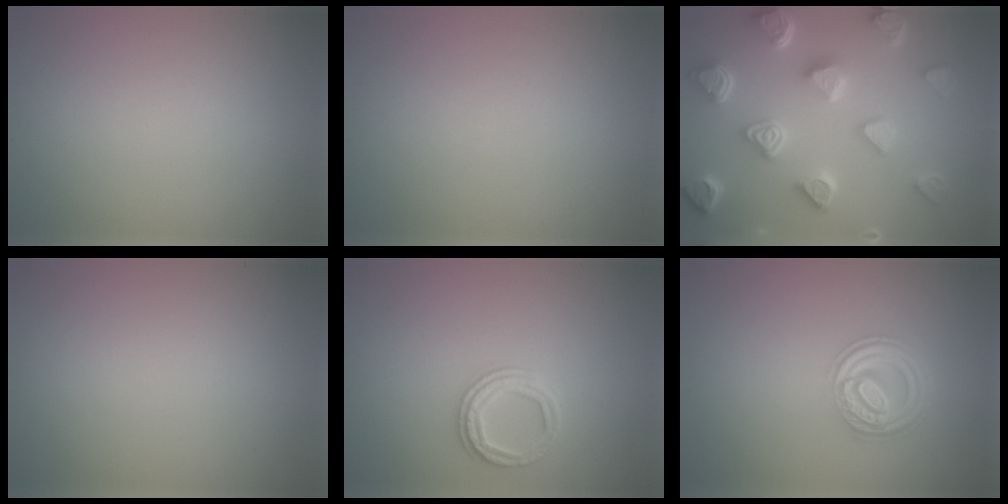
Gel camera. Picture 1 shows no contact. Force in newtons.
{"total": 0.0}
{"total": 7.3, "press": 6.0, "slide": 4.2}
{"total": 0.0}
{"total": 2.5, "press": 2.4, "slide": 0.6}
{"total": 4.5, "press": 3.4, "slide": 2.9}